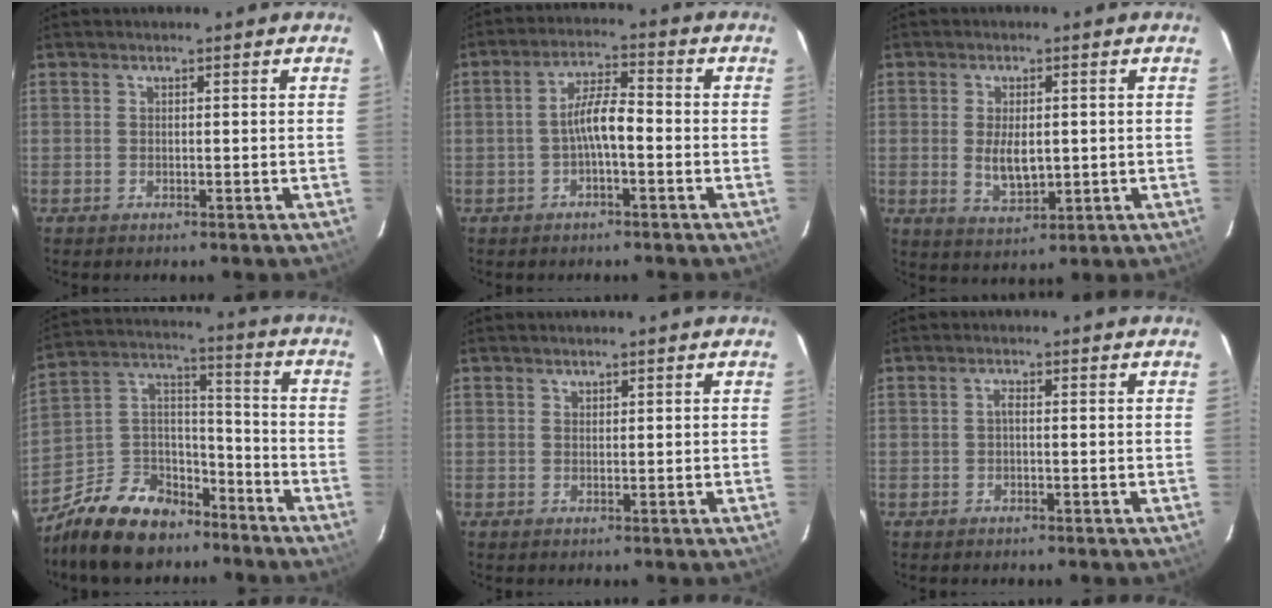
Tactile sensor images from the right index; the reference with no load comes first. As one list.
[{"total": 5.4, "force": [-1.6, 1.3, 5.0], "torque": [-0.098, 0.013, -0.028]}, {"total": 6.3, "force": [-0.2, 3.3, 5.4], "torque": [-0.099, -0.010, 0.004]}, {"total": 16.3, "force": [-11.7, 9.4, 6.5], "torque": [-0.155, 0.052, -0.186]}, {"total": 0.6, "force": [0.5, 0.3, -0.1], "torque": [0.003, 0.001, 0.010]}, {"total": 0.8, "force": [-0.2, 0.2, 0.7], "torque": [-0.015, 0.005, -0.005]}]